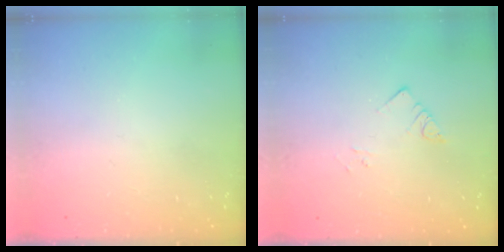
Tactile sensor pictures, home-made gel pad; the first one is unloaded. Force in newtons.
{"total": 3.3, "press": 3.3, "slide": 0.2}